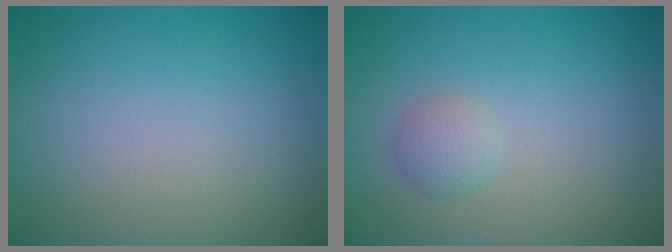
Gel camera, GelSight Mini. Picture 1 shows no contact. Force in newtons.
{"total": 1.4, "press": 1.4, "slide": 0.1}